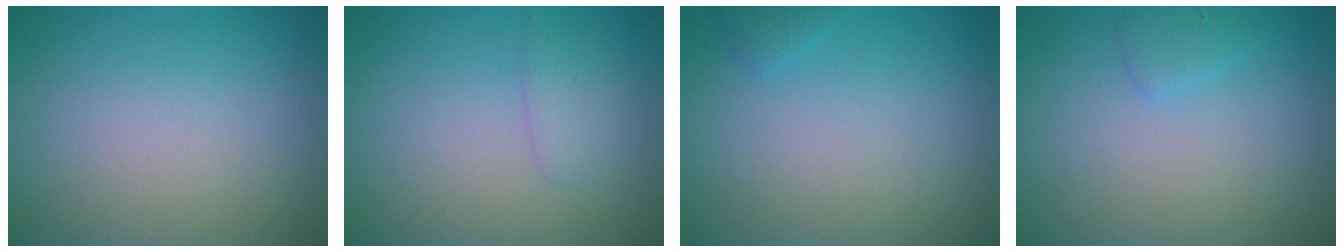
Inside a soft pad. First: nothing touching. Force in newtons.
{"total": 1.5, "press": 1.5, "slide": 0.1}
{"total": 0.7, "press": 0.7, "slide": 0.1}
{"total": 1.1, "press": 1.1, "slide": 0.0}